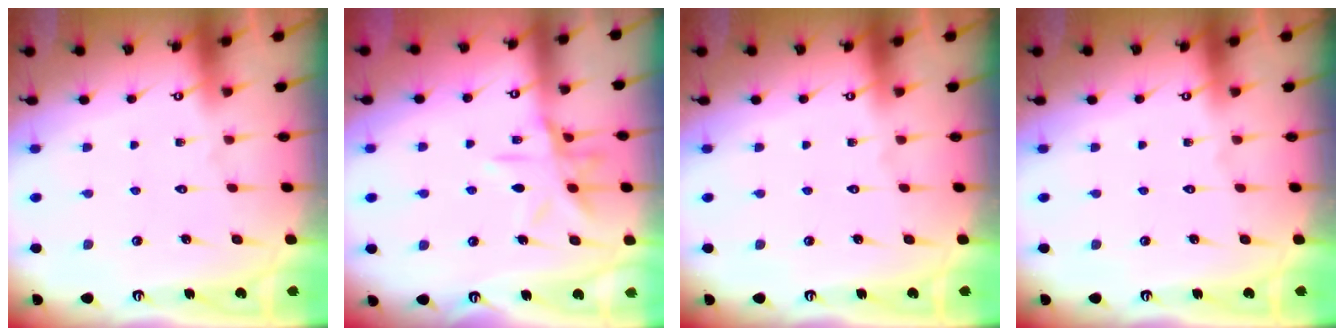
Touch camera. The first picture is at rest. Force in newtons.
{"total": 11.9, "press": 11.9, "slide": 0.8}
{"total": 0.0}
{"total": 0.0}